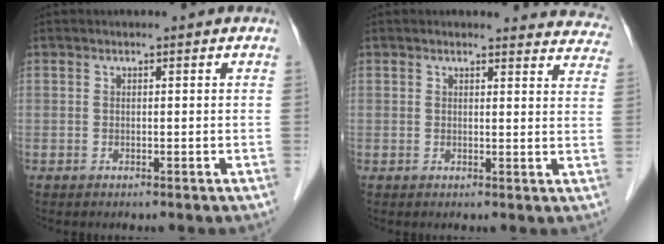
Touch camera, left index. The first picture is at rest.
{"total": 11.2, "force": [10.9, 2.1, 0.9], "torque": [0.033, -0.046, 0.079]}